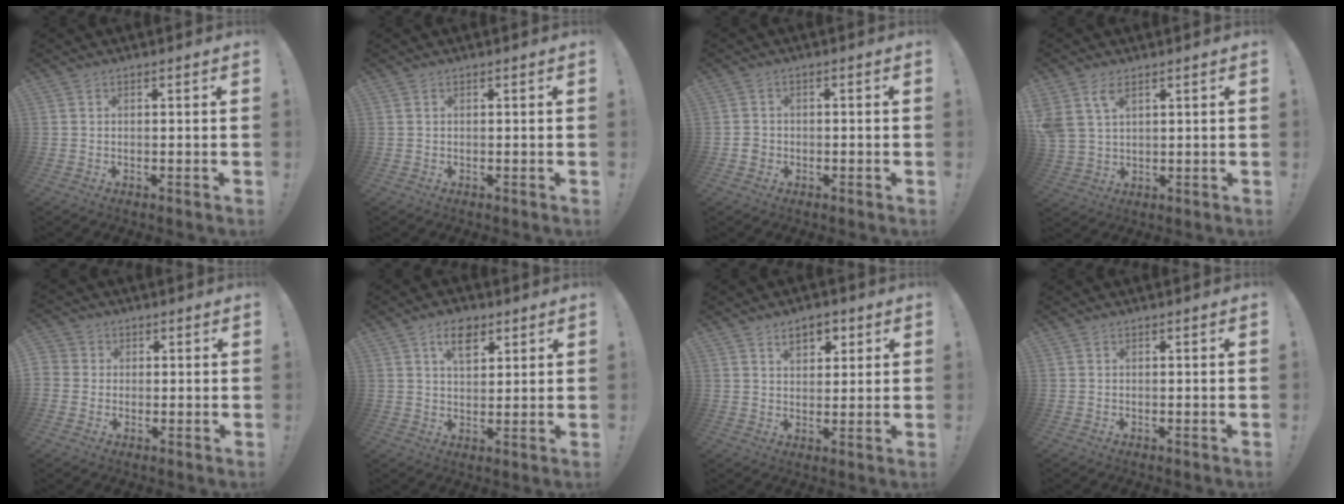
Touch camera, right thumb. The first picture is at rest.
{"total": 0.0}
{"total": 2.6, "force": [-1.5, 1.9, 1.0], "torque": [-0.018, 0.008, -0.026]}
{"total": 6.5, "force": [3.6, 3.5, 4.1], "torque": [-0.087, -0.009, 0.071]}
{"total": 6.7, "force": [0.9, 6.4, 1.5], "torque": [-0.022, 0.000, 0.021]}
{"total": 7.8, "force": [4.1, 4.7, 4.6], "torque": [-0.073, -0.007, 0.073]}
{"total": 6.6, "force": [3.4, 4.2, 3.8], "torque": [-0.056, -0.004, 0.060]}
{"total": 0.0}